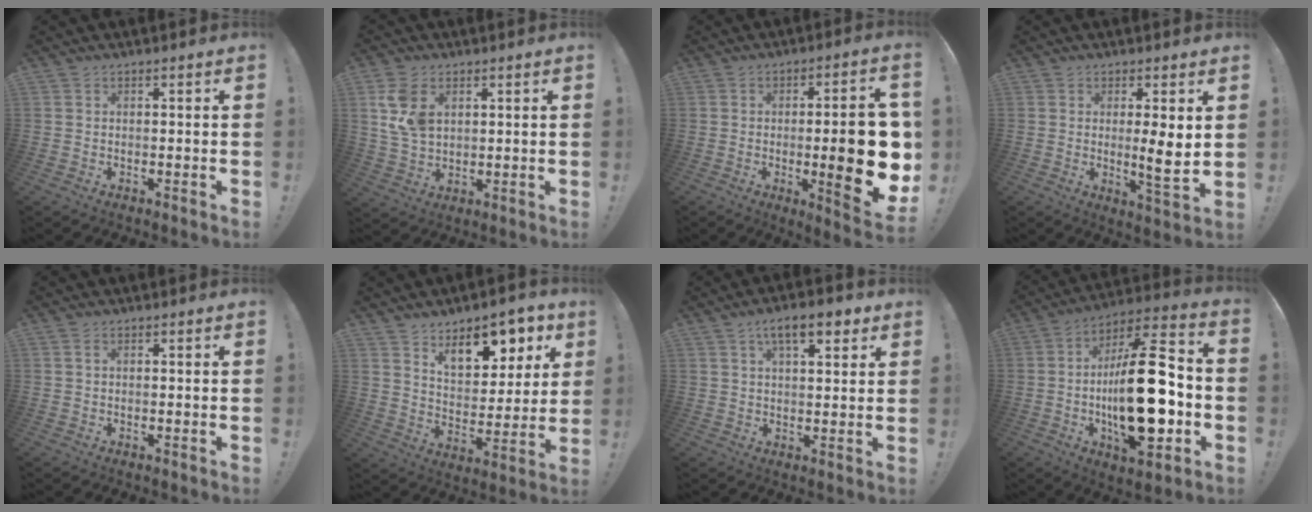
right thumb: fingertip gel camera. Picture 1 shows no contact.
{"total": 9.8, "force": [3.8, 6.3, 6.4], "torque": [-0.116, -0.010, 0.073]}
{"total": 19.4, "force": [-2.1, 4.6, 18.8], "torque": [-0.245, -0.007, -0.020]}
{"total": 6.8, "force": [0.7, 0.5, 6.8], "torque": [-0.096, -0.019, 0.008]}
{"total": 0.7, "force": [0.2, 0.2, 0.7], "torque": [-0.014, 0.001, 0.003]}
{"total": 13.4, "force": [9.1, 6.9, 7.1], "torque": [-0.088, -0.061, 0.161]}
{"total": 8.9, "force": [4.7, 3.3, 6.8], "torque": [-0.097, -0.012, 0.078]}
{"total": 28.0, "force": [-4.0, 10.7, 25.6], "torque": [-0.445, 0.023, -0.062]}